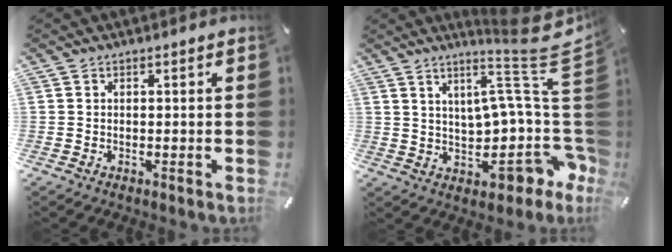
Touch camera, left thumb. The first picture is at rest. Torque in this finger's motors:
{"motor_torque": [1.51, 1.59, 0.49, -0.08, 0.12]}